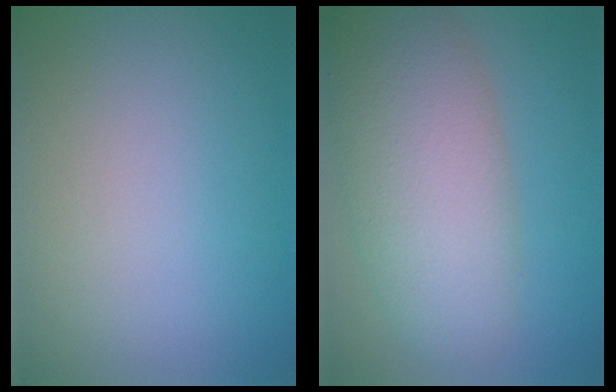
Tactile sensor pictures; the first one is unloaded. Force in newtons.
{"total": 8.1, "press": 8.1, "slide": 0.6}